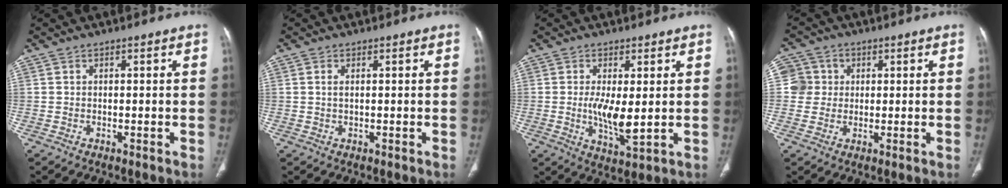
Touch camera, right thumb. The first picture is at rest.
{"total": 1.1, "force": [0.3, 0.5, 0.9], "torque": [-0.024, 0.003, 0.008]}
{"total": 7.1, "force": [0.2, 2.3, 6.8], "torque": [-0.130, -0.021, 0.007]}
{"total": 5.4, "force": [0.8, 5.3, 0.6], "torque": [0.015, 0.007, 0.012]}